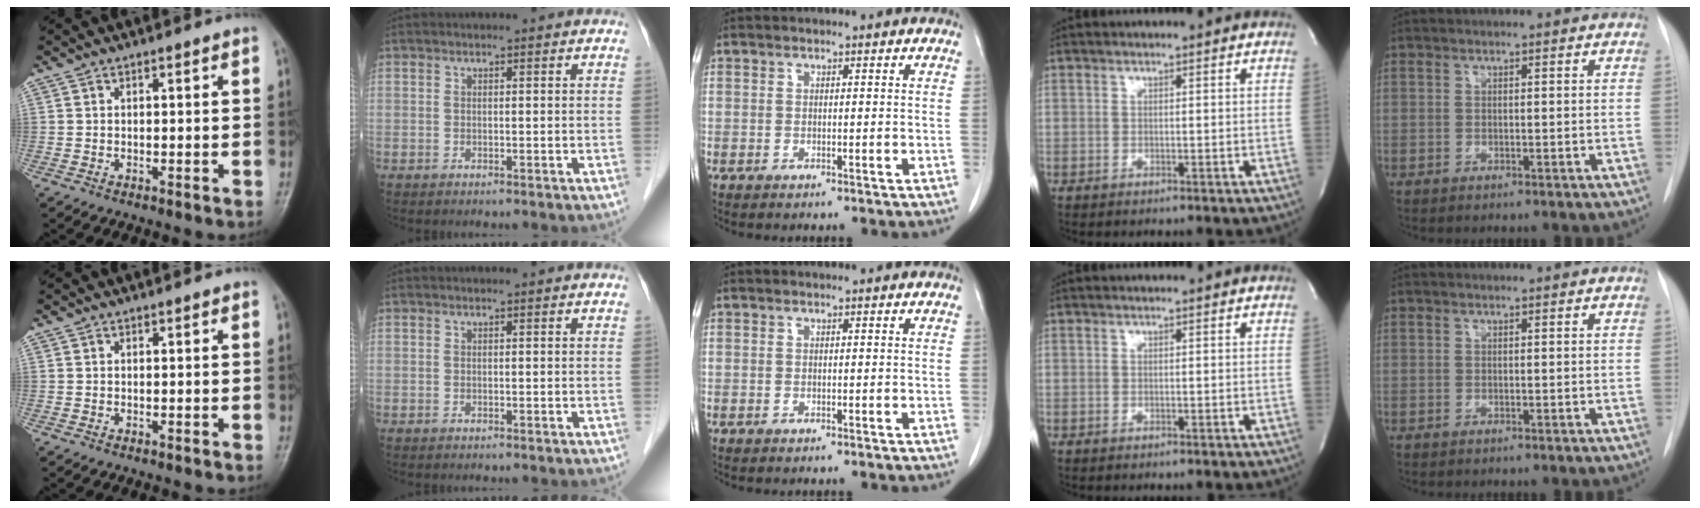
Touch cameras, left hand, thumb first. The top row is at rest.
{}